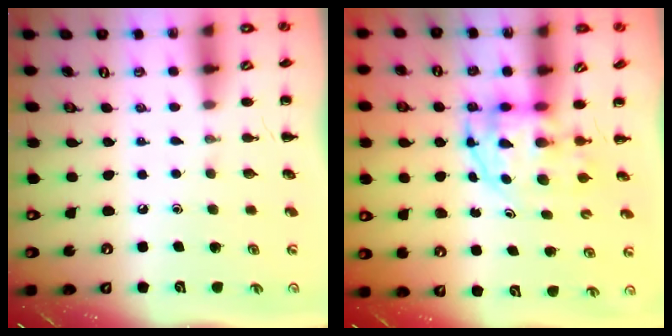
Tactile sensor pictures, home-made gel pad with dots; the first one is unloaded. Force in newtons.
{"total": 3.8, "press": 3.7, "slide": 0.8}